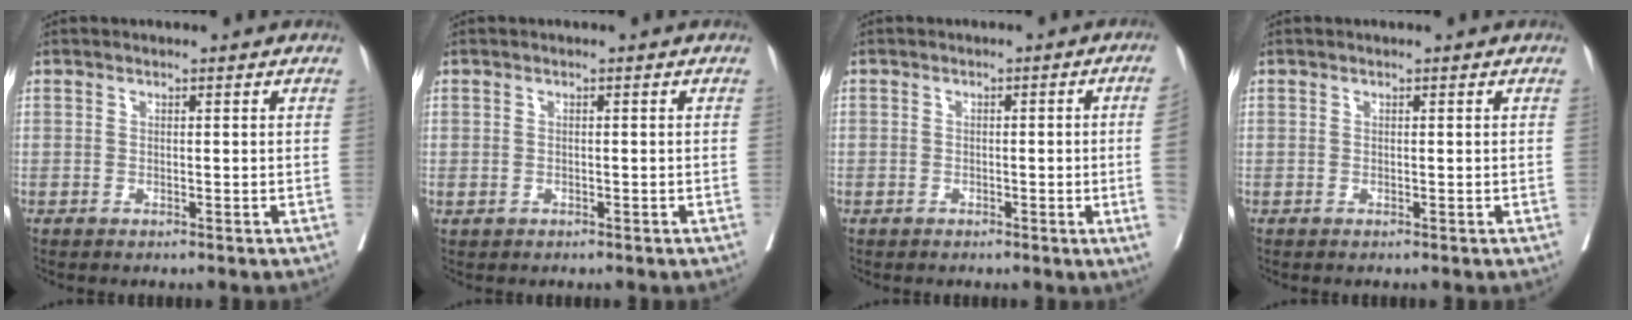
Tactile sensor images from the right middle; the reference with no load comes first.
{"total": 0.8, "force": [-0.3, 0.7, 0.3], "torque": [-0.007, 0.003, 0.001]}
{"total": 4.4, "force": [-0.8, -0.7, 4.3], "torque": [-0.052, 0.004, -0.008]}
{"total": 0.0}